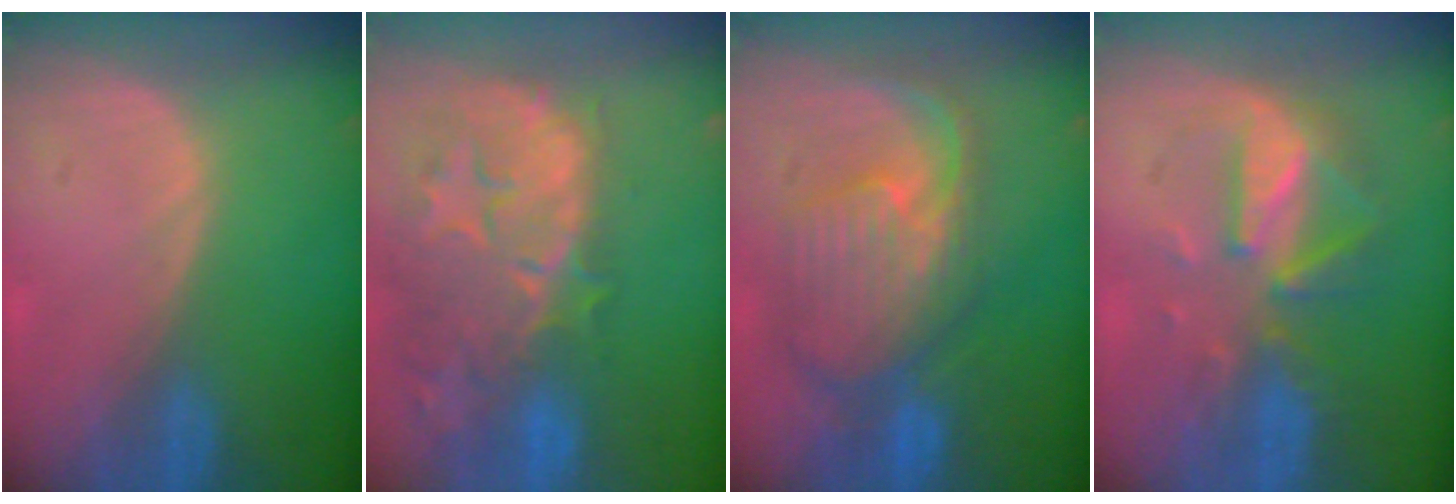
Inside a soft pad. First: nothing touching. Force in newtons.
{"total": 14.6, "press": 11.8, "slide": 8.6}
{"total": 10.6, "press": 9.5, "slide": 4.7}
{"total": 8.1, "press": 7.6, "slide": 2.6}